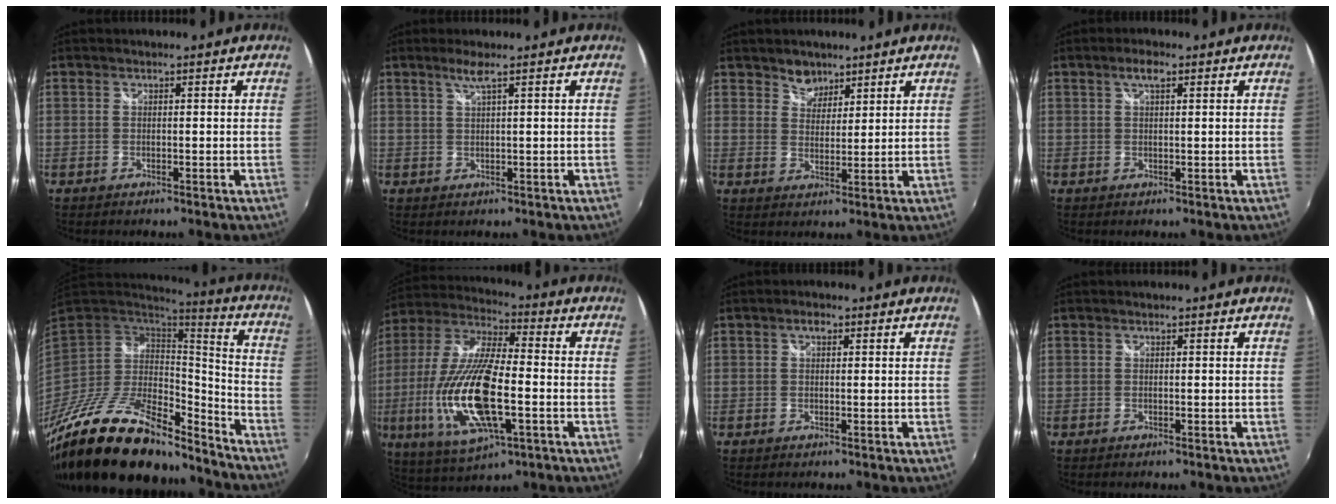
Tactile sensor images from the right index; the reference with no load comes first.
{"total": 2.1, "force": [1.3, -0.5, 1.6], "torque": [-0.032, -0.001, 0.027]}
{"total": 4.0, "force": [3.1, 2.5, 0.5], "torque": [0.001, 0.007, 0.053]}
{"total": 2.3, "force": [1.2, 0.7, 1.9], "torque": [-0.034, 0.007, 0.018]}
{"total": 27.2, "force": [-20.2, 10.0, 15.2], "torque": [-0.276, -0.015, -0.324]}
{"total": 20.8, "force": [-4.8, 7.1, 18.9], "torque": [-0.391, -0.024, -0.083]}
{"total": 1.4, "force": [0.6, 0.9, 1.0], "torque": [-0.016, 0.006, 0.008]}
{"total": 0.0}